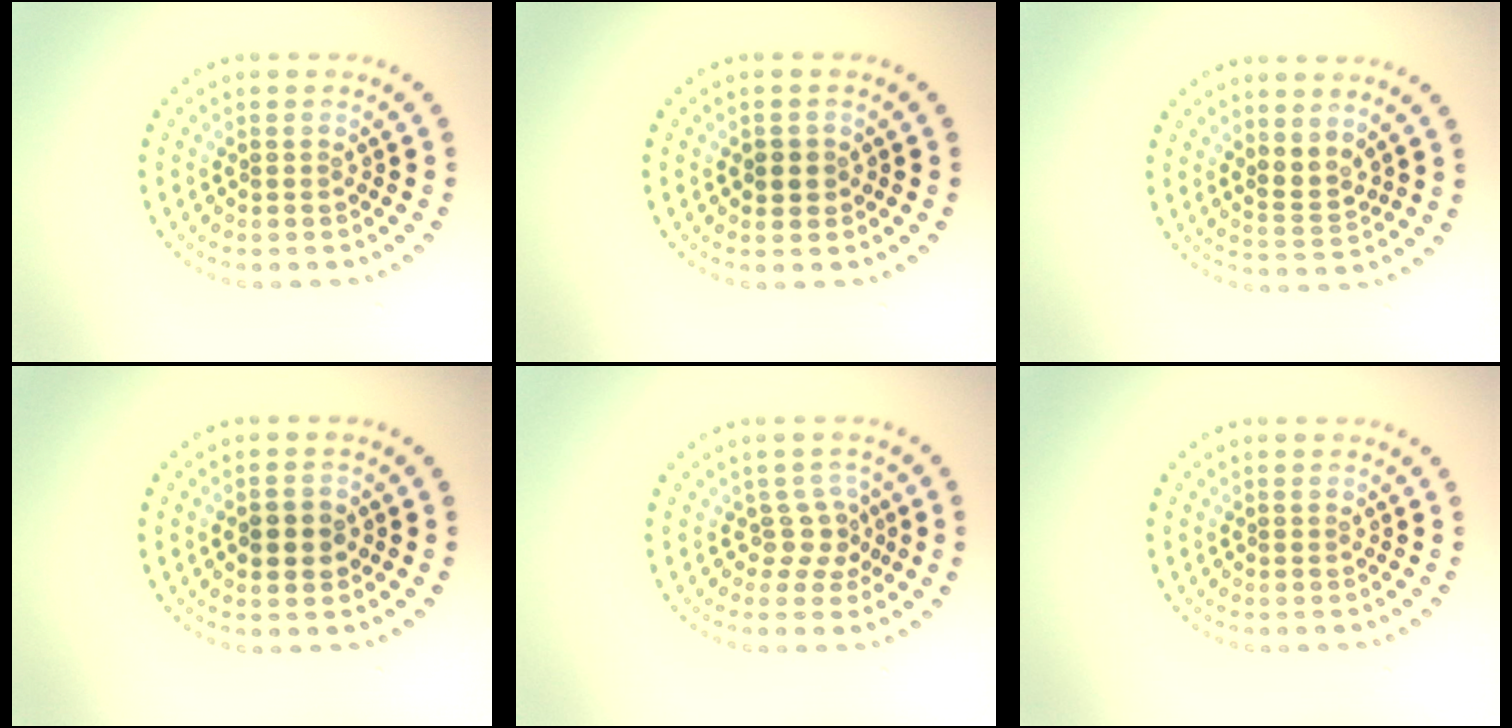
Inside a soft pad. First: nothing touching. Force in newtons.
{"total": 1.5, "press": 1.4, "slide": 0.4}
{"total": 2.1, "press": 1.6, "slide": 1.4}
{"total": 2.1, "press": 2.1, "slide": 0.1}
{"total": 2.1, "press": 1.5, "slide": 1.5}
{"total": 0.0}